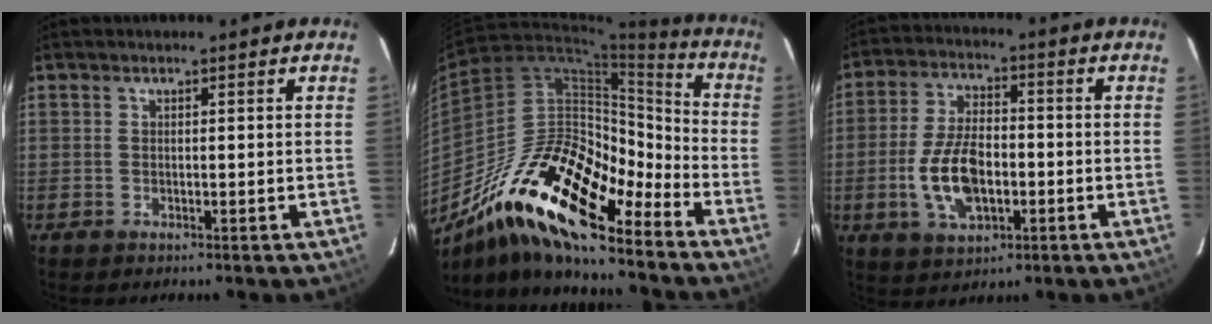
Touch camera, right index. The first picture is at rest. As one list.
[{"total": 21.9, "force": [-15.7, 6.1, 14.0], "torque": [-0.236, -0.008, -0.294]}, {"total": 12.1, "force": [-2.9, 6.6, 9.7], "torque": [-0.197, 0.004, -0.045]}]